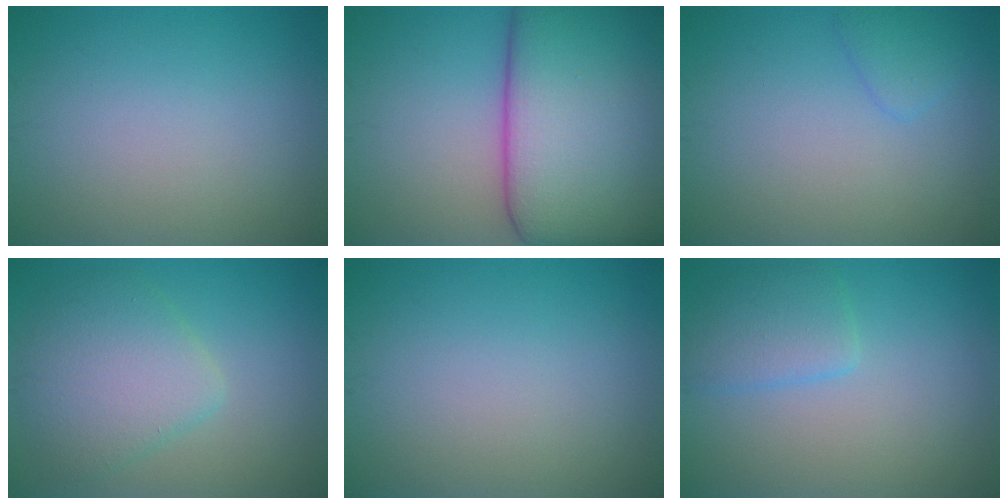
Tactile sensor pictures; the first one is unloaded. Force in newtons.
{"total": 16.8, "press": 16.8, "slide": 0.9}
{"total": 1.4, "press": 1.4, "slide": 0.1}
{"total": 5.2, "press": 5.2, "slide": 0.3}
{"total": 0.0}
{"total": 2.8, "press": 2.8, "slide": 0.3}